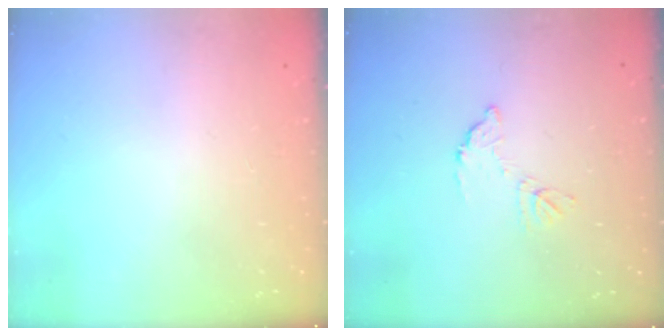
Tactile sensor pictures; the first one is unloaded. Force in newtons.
{"total": 7.7, "press": 7.7, "slide": 0.4}